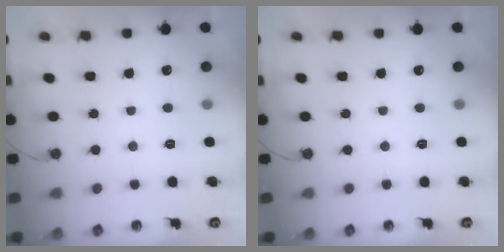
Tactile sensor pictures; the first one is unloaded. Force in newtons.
{"total": 0.0}